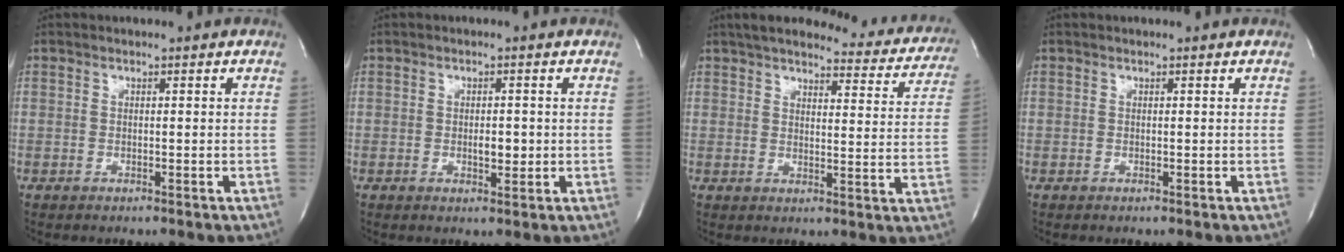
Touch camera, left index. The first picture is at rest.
{"total": 2.2, "force": [-0.2, 1.0, 1.9], "torque": [-0.032, -0.001, 0.000]}
{"total": 19.4, "force": [17.4, 4.8, 7.0], "torque": [-0.079, -0.023, 0.195]}
{"total": 0.0}